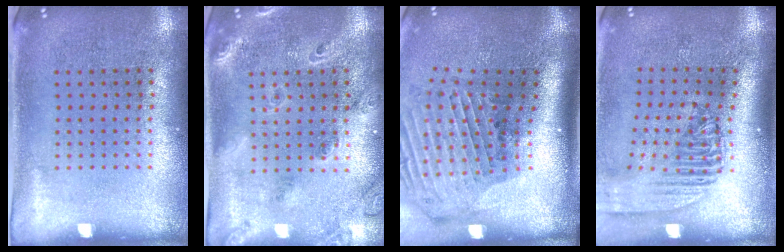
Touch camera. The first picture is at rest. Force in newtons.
{"total": 1.8, "press": 1.5, "slide": 1.0}
{"total": 2.9, "press": 2.1, "slide": 1.9}
{"total": 2.3, "press": 1.8, "slide": 1.5}